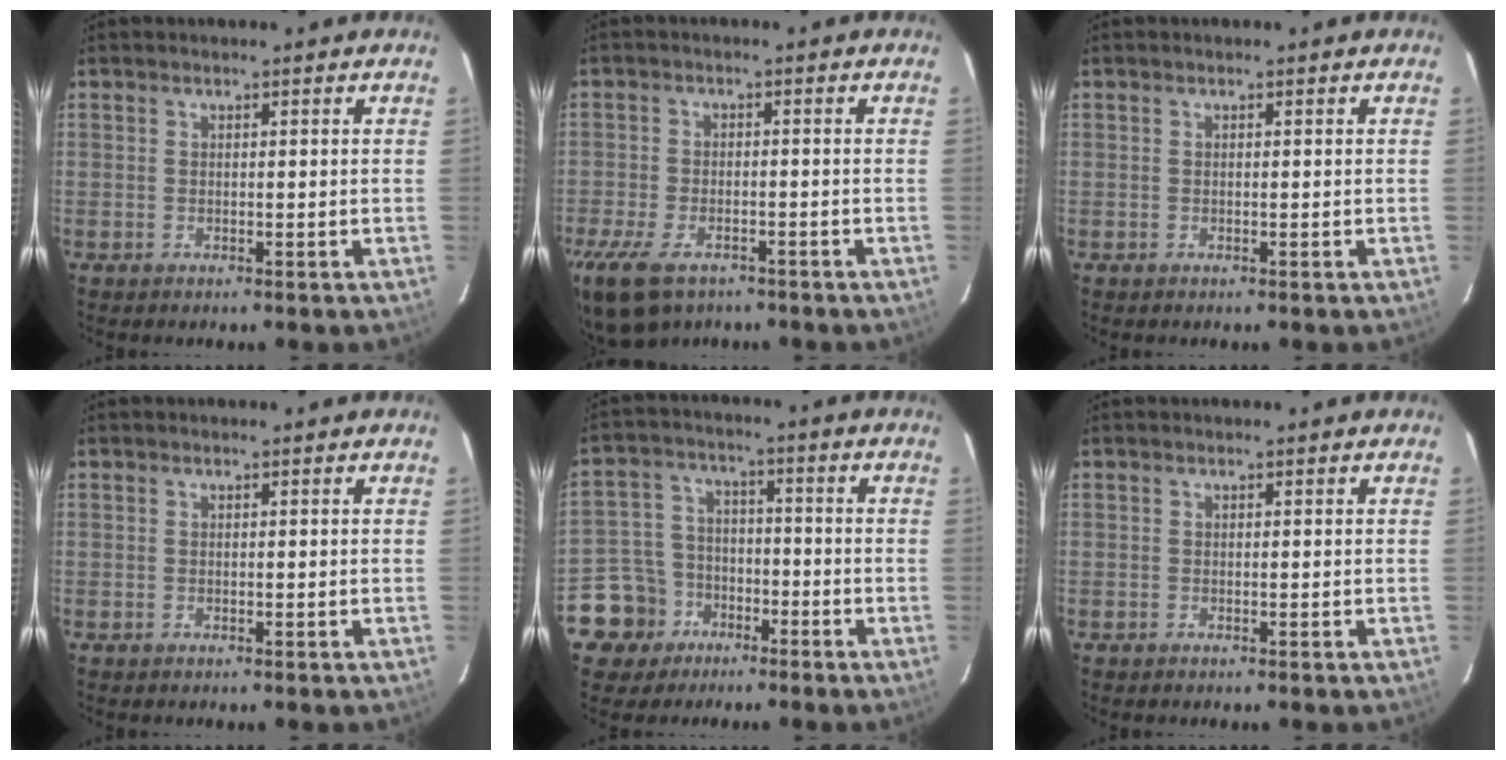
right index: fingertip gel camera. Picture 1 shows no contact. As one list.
[{"total": 11.9, "force": [-7.8, 6.1, 6.5], "torque": [-0.171, -0.032, -0.140]}, {"total": 0.0}, {"total": 0.0}, {"total": 9.6, "force": [-5.3, 7.9, 0.8], "torque": [-0.046, 0.032, -0.083]}, {"total": 0.0}]